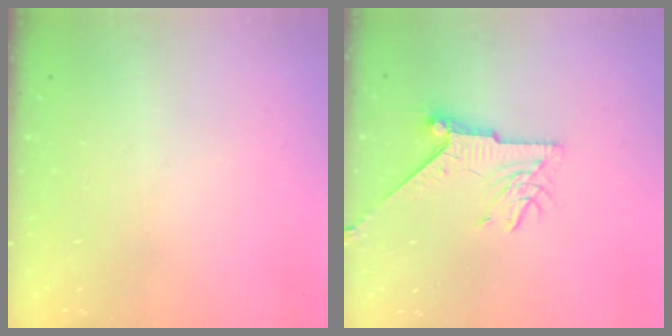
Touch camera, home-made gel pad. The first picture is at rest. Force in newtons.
{"total": 8.3, "press": 8.2, "slide": 0.8}